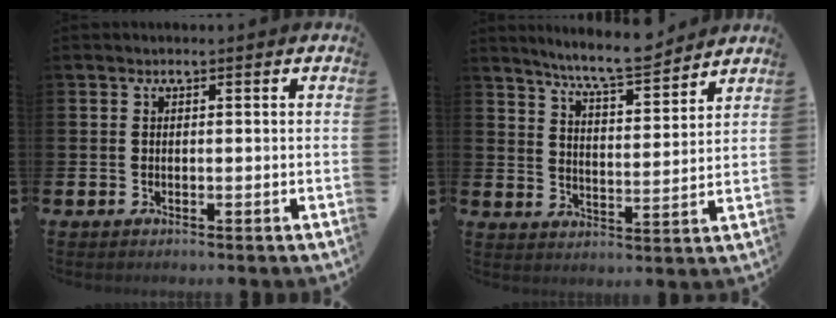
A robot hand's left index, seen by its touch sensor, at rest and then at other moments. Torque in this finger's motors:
{"motor_torque": [0.98, -1.16, 0.15, 0.07]}